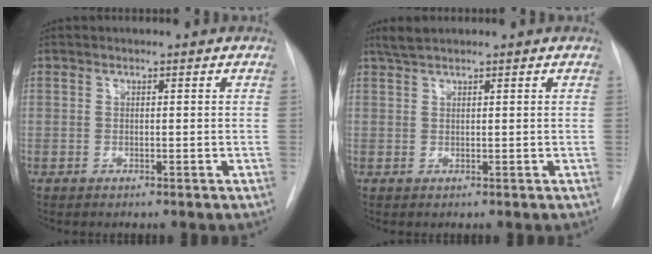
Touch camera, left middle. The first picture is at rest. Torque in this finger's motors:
{"motor_torque": [0.05, -0.04, 0.02, 0.00]}